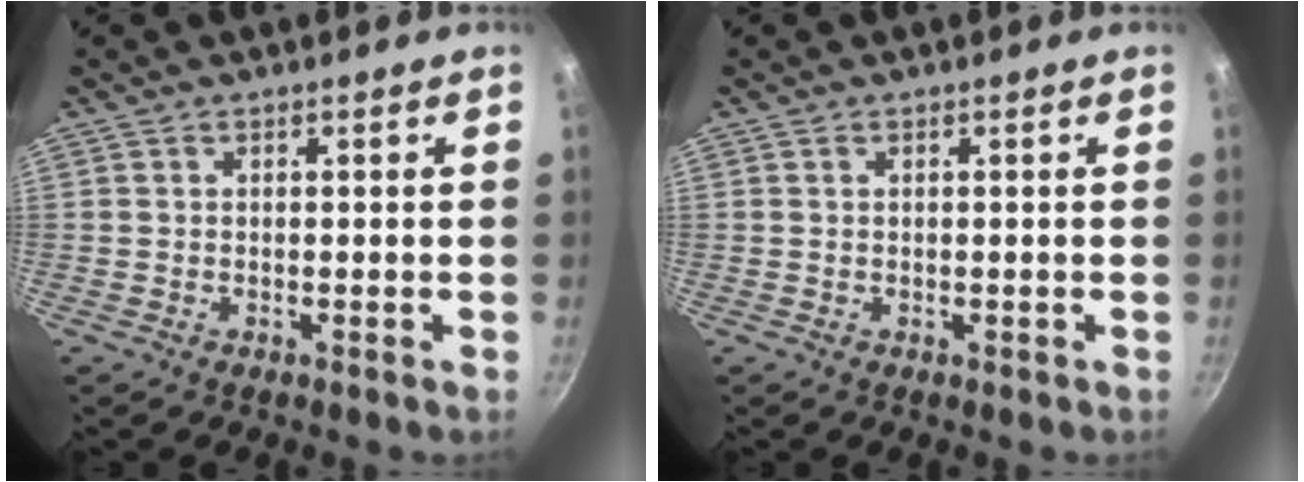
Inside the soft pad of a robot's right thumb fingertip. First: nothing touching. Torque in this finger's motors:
{"motor_torque": [-0.11, -0.47, 0.04, -0.55, -0.02]}